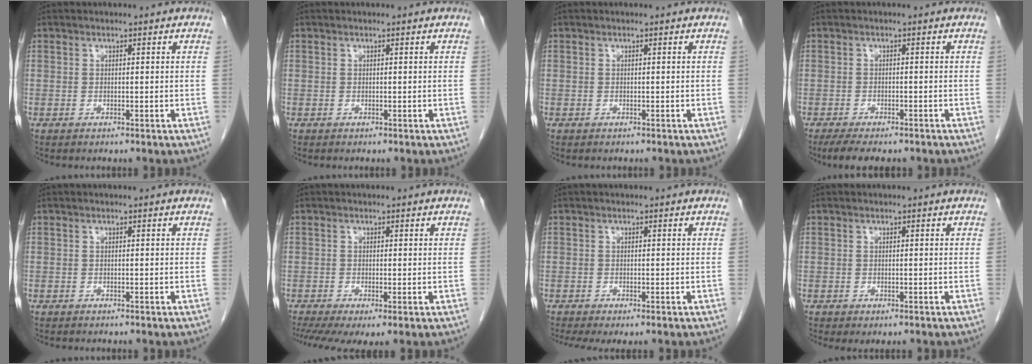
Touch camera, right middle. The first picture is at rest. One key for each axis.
{"total": 0.0}
{"total": 0.0}
{"total": 7.2, "fx": -5.8, "fy": 2.0, "fz": 3.7, "tx": -0.052, "ty": -0.010, "tz": -0.084}
{"total": 1.3, "fx": -1.2, "fy": 0.2, "fz": 0.5, "tx": -0.011, "ty": -0.003, "tz": -0.013}
{"total": 5.7, "fx": -3.4, "fy": 1.4, "fz": 4.4, "tx": -0.073, "ty": -0.014, "tz": -0.061}
{"total": 4.5, "fx": -3.5, "fy": 0.8, "fz": 2.6, "tx": -0.037, "ty": -0.012, "tz": -0.055}
{"total": 1.2, "fx": -0.9, "fy": 0.5, "fz": 0.6, "tx": -0.006, "ty": -0.003, "tz": -0.011}